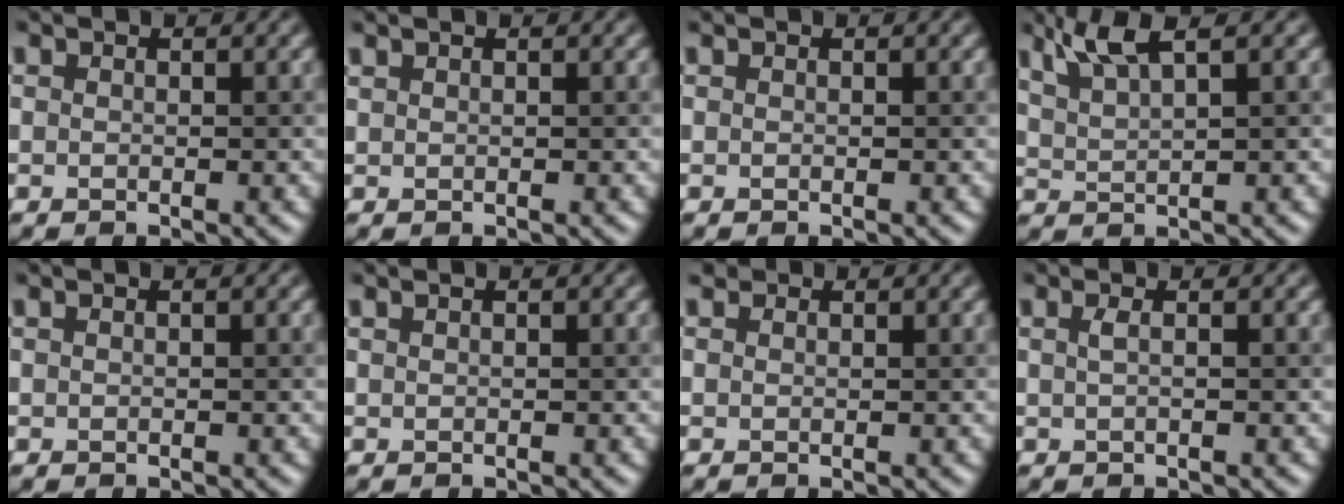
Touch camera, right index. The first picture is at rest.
{"total": 0.7, "force": [0.6, 0.2, 0.3], "torque": [-0.008, 0.003, 0.010]}
{"total": 0.0}
{"total": 4.0, "force": [2.9, 0.7, 2.7], "torque": [-0.053, 0.016, 0.061]}
{"total": 0.0}
{"total": 0.7, "force": [0.5, 0.3, 0.5], "torque": [-0.011, 0.002, 0.004]}
{"total": 0.8, "force": [0.7, 0.3, 0.1], "torque": [-0.005, 0.000, 0.009]}
{"total": 1.1, "force": [0.0, 0.4, 1.0], "torque": [-0.011, 0.002, -0.001]}